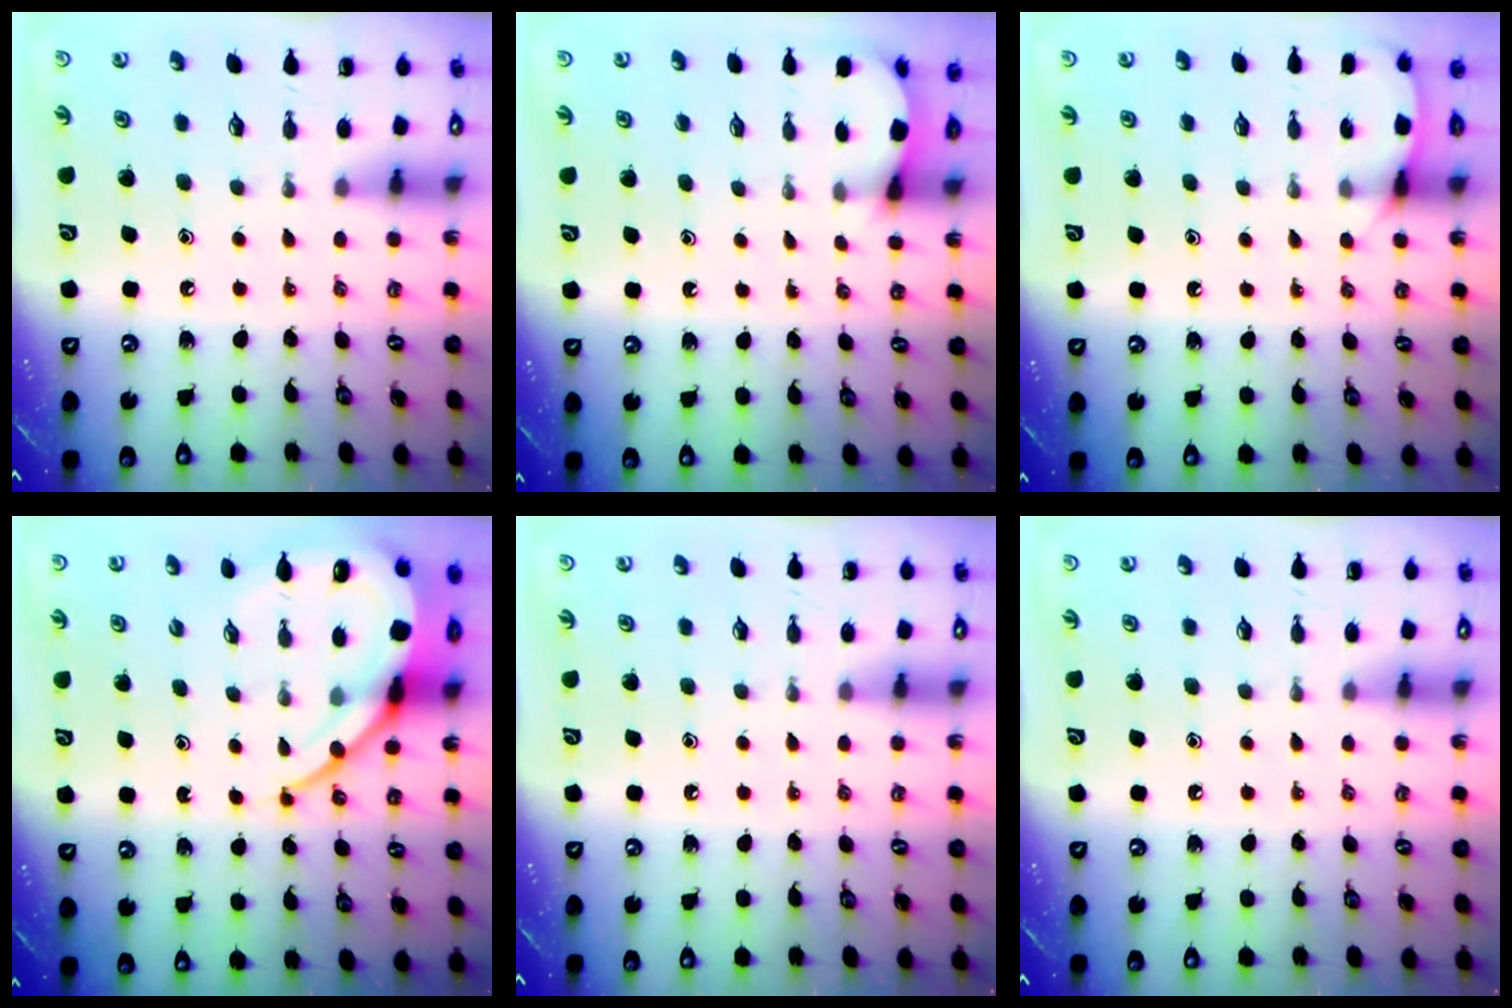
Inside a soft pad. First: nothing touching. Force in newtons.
{"total": 2.8, "press": 2.8, "slide": 0.3}
{"total": 5.2, "press": 5.2, "slide": 0.6}
{"total": 12.7, "press": 12.6, "slide": 1.2}
{"total": 0.0}
{"total": 0.0}